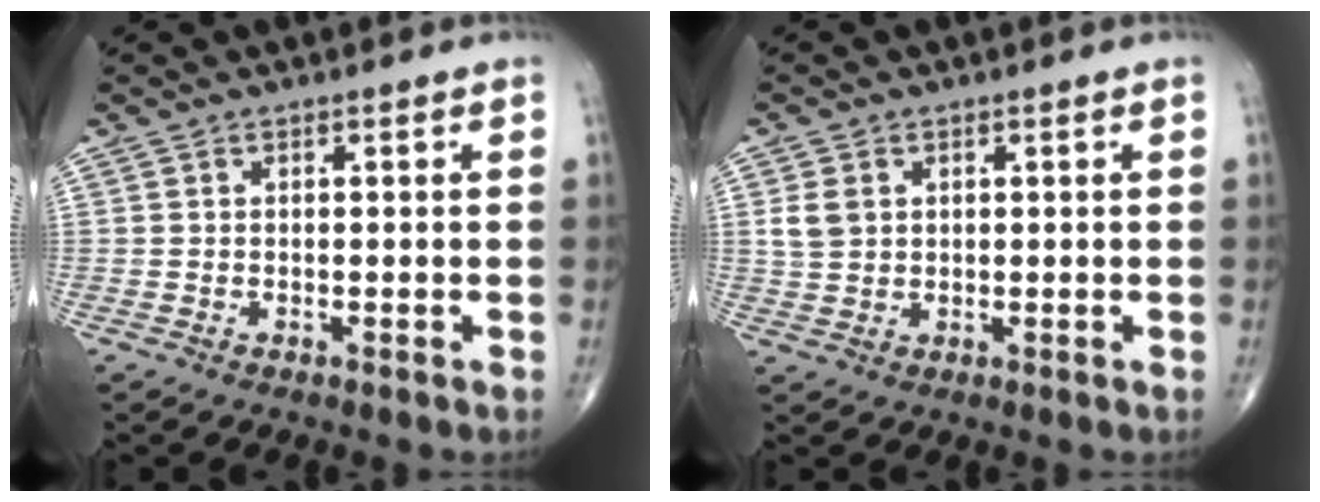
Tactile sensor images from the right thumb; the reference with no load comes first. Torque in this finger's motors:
{"motor_torque": [-0.25, 0.26, 0.09, -0.11, 0.08]}